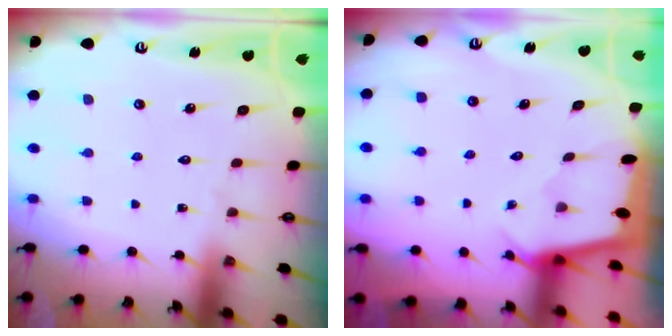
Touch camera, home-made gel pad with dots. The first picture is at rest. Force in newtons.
{"total": 1.7, "press": 1.7, "slide": 0.2}